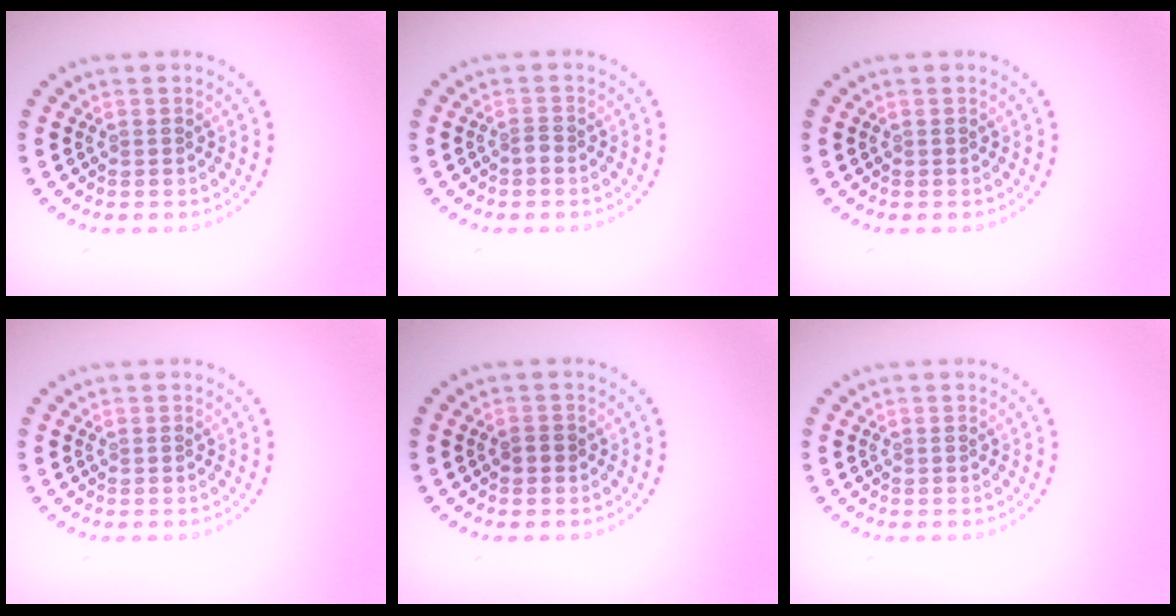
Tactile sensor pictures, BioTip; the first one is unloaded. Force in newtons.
{"total": 0.8, "press": 0.5, "slide": 0.6}
{"total": 0.0}
{"total": 0.0}
{"total": 0.9, "press": 0.9, "slide": 0.0}
{"total": 0.0}